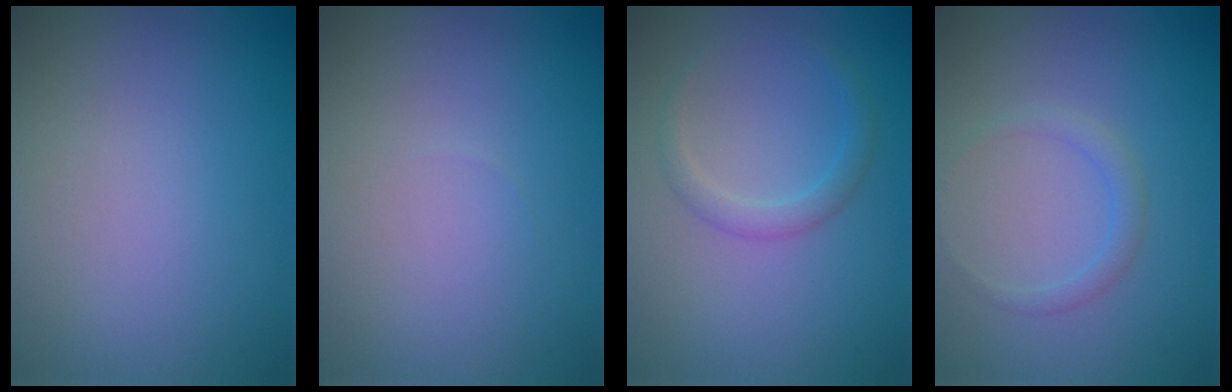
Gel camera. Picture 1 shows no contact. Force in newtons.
{"total": 0.0}
{"total": 1.7, "press": 1.7, "slide": 0.1}
{"total": 1.3, "press": 1.3, "slide": 0.1}